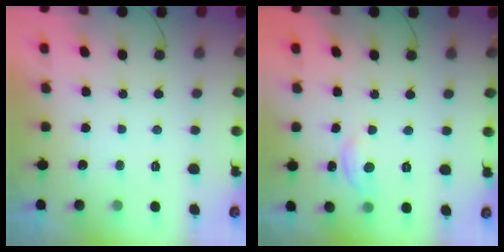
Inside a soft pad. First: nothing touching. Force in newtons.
{"total": 5.4, "press": 5.4, "slide": 0.5}